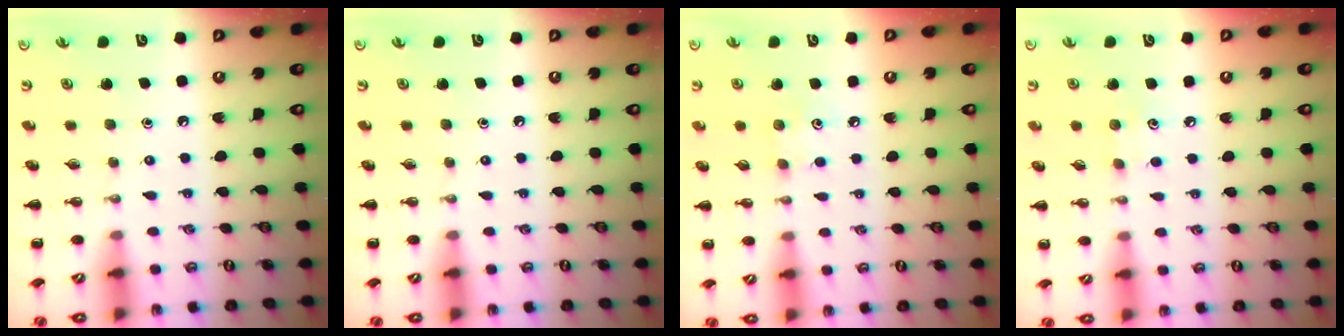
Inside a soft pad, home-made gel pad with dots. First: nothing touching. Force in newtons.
{"total": 0.0}
{"total": 5.9, "press": 5.7, "slide": 1.4}
{"total": 4.9, "press": 4.7, "slide": 1.3}